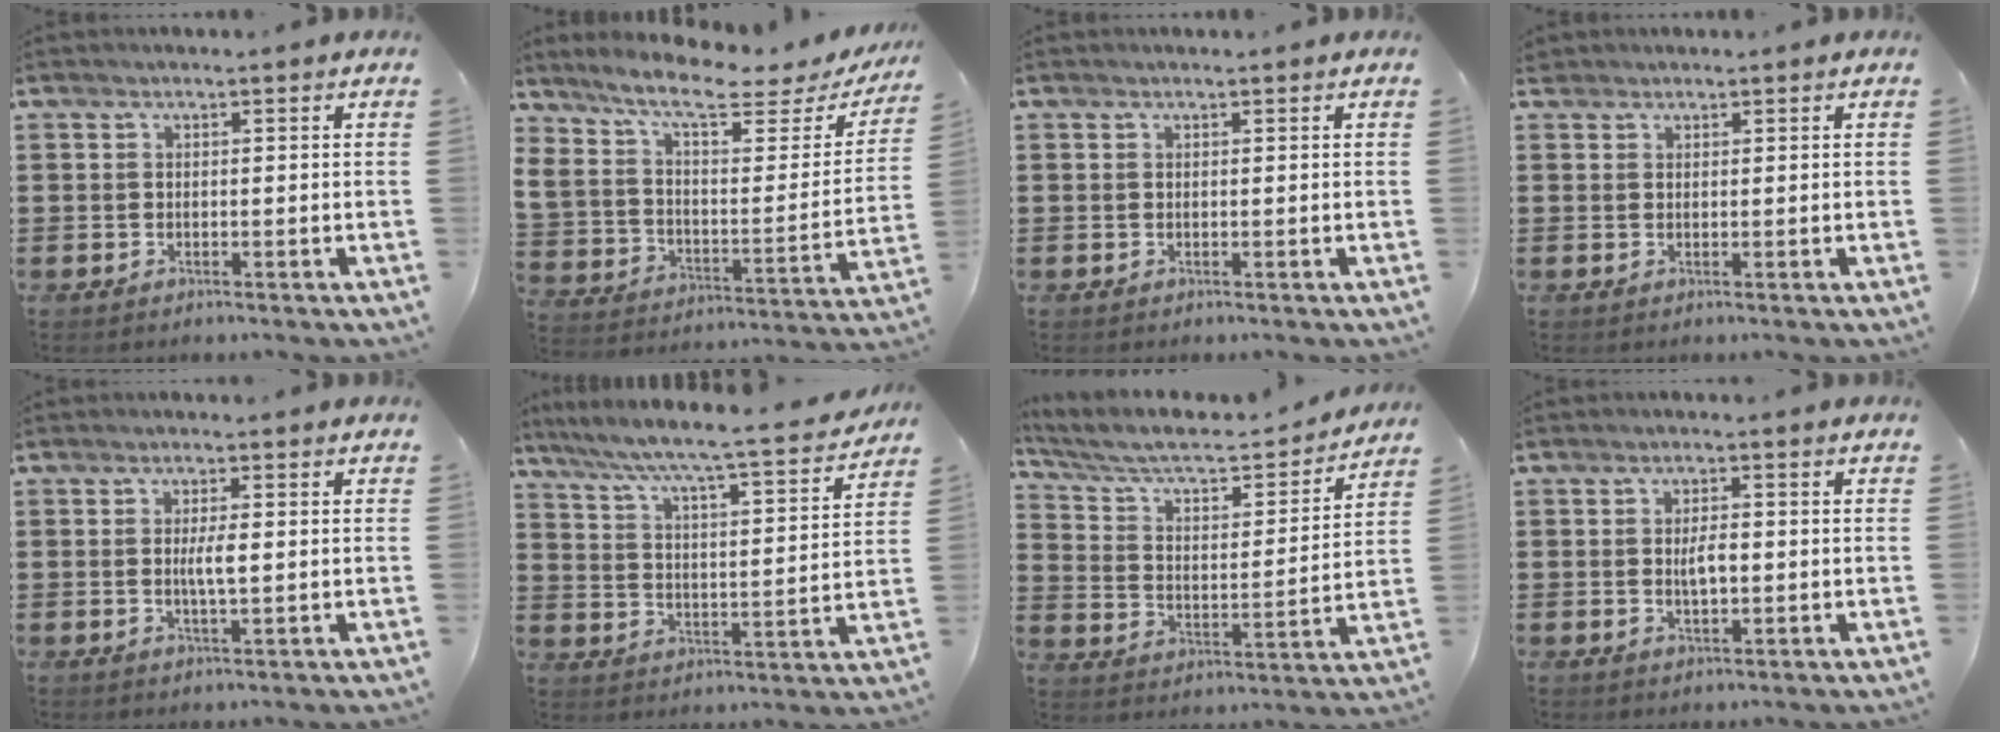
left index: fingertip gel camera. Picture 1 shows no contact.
{"total": 8.8, "force": [6.4, 2.1, 5.6], "torque": [-0.135, -0.033, 0.108]}
{"total": 0.0}
{"total": 0.9, "force": [0.8, 0.4, 0.1], "torque": [-0.004, 0.003, 0.015]}
{"total": 3.2, "force": [0.1, 0.5, 3.1], "torque": [-0.059, -0.003, 0.001]}
{"total": 5.2, "force": [4.7, -0.5, 2.3], "torque": [-0.069, -0.044, 0.067]}
{"total": 5.9, "force": [5.1, 1.3, 2.6], "torque": [-0.076, -0.038, 0.079]}
{"total": 3.0, "force": [0.0, 1.1, 2.8], "torque": [-0.053, 0.000, -0.001]}